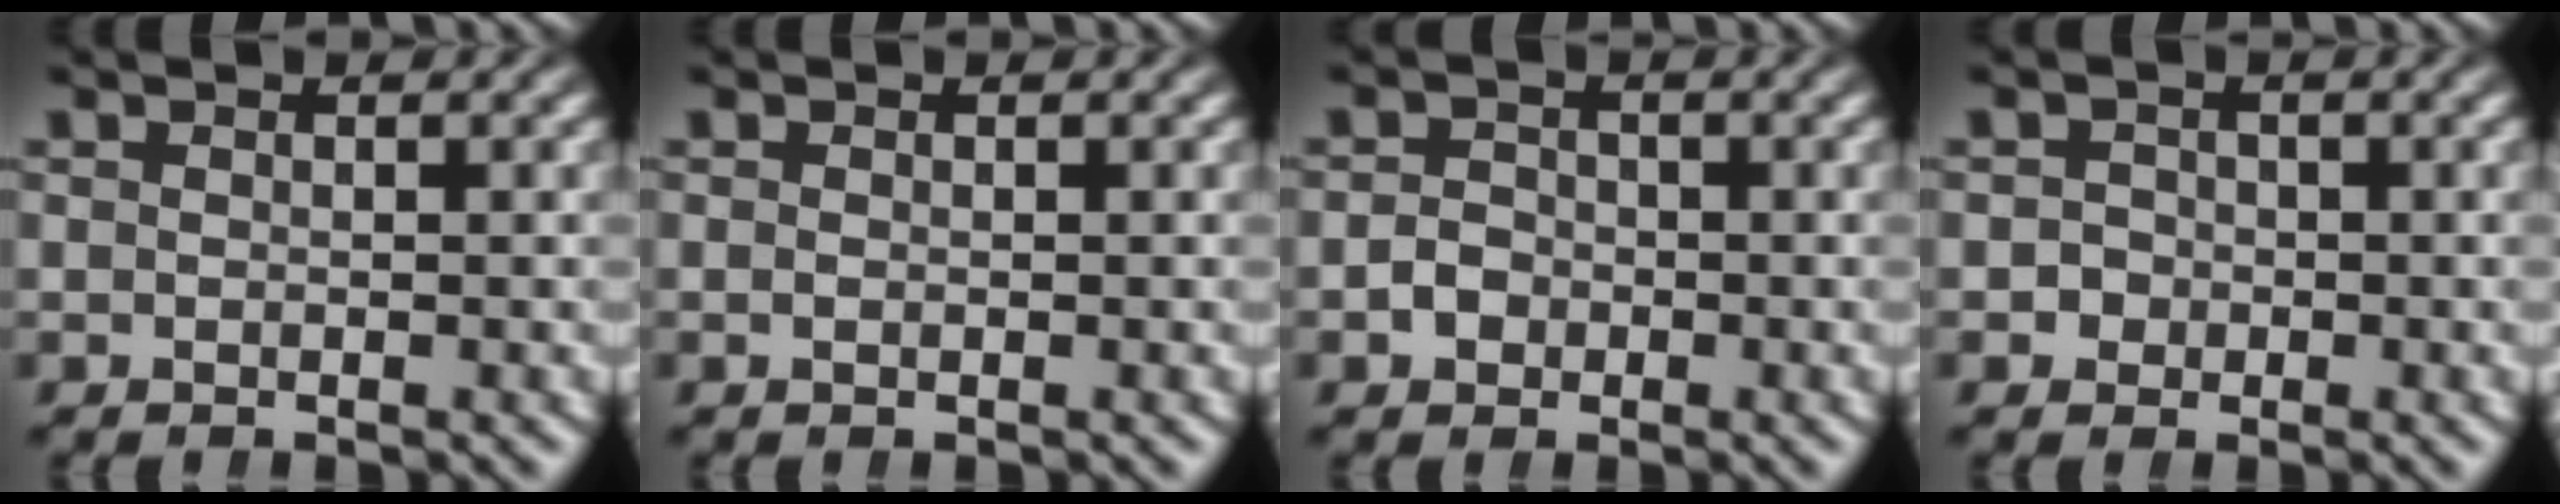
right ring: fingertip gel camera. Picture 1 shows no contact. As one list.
[{"total": 0.0}, {"total": 1.6, "force": [-0.7, 1.4, 0.1], "torque": [-0.016, -0.013, -0.012]}, {"total": 2.0, "force": [-0.5, 2.0, -0.1], "torque": [-0.007, -0.004, -0.016]}]